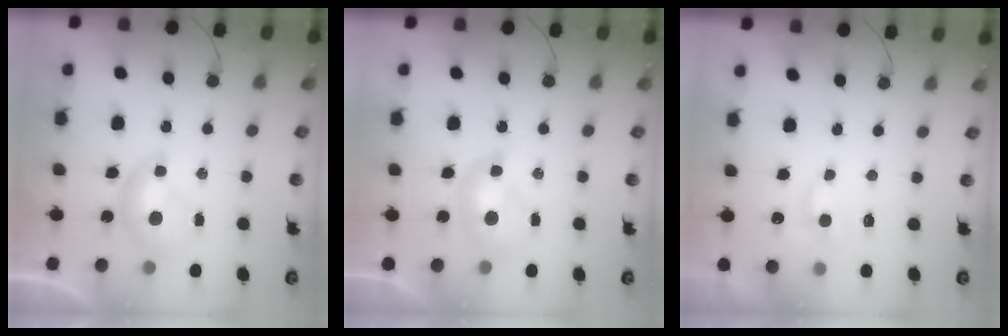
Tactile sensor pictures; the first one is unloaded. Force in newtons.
{"total": 1.6, "press": 1.6, "slide": 0.3}
{"total": 1.7, "press": 1.6, "slide": 0.4}